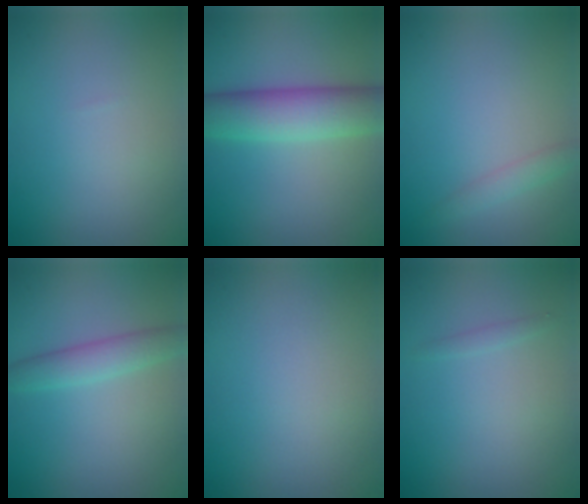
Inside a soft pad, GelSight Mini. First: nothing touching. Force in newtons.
{"total": 6.5, "press": 6.5, "slide": 0.2}
{"total": 1.3, "press": 1.3, "slide": 0.0}
{"total": 2.7, "press": 2.7, "slide": 0.2}
{"total": 0.0}
{"total": 0.6, "press": 0.6, "slide": 0.0}